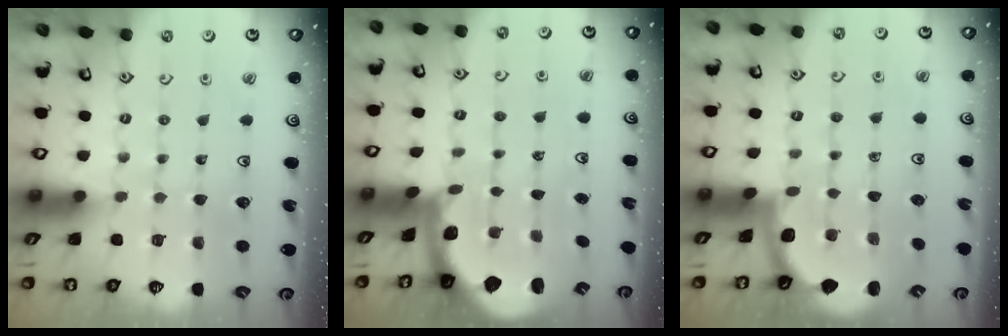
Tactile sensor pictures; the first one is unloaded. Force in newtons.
{"total": 1.1, "press": 1.0, "slide": 0.3}
{"total": 1.7, "press": 1.7, "slide": 0.0}